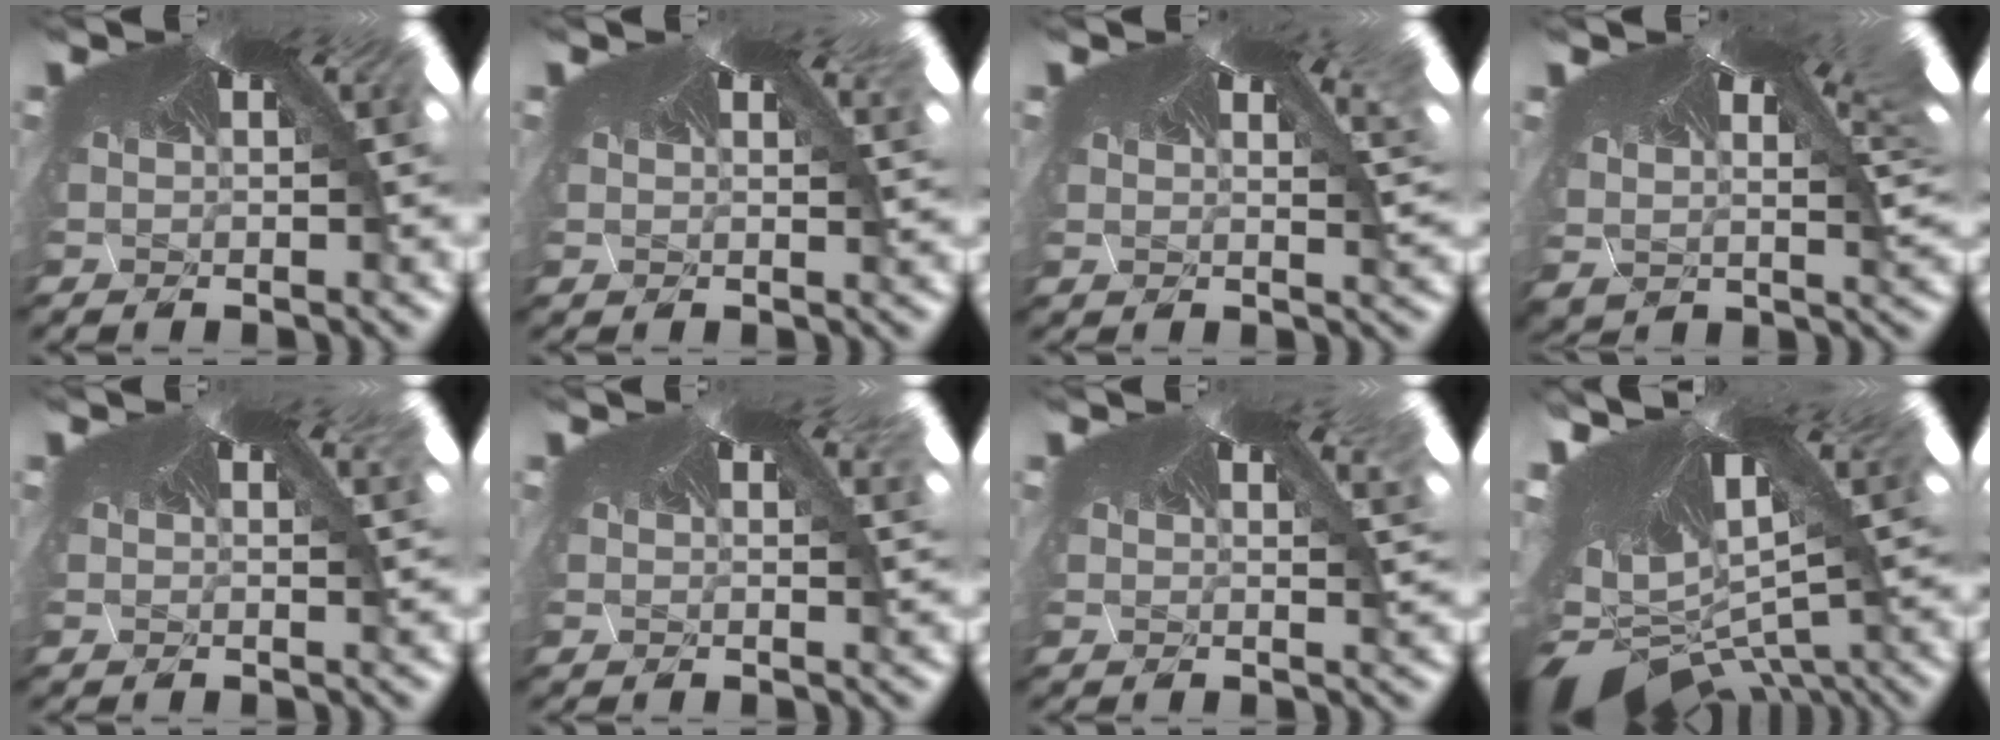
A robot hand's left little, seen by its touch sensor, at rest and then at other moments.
{"total": 1.0, "force": [1.0, 0.2, -0.2], "torque": [-0.003, 0.005, 0.011]}
{"total": 2.7, "force": [2.4, 0.8, 1.1], "torque": [-0.017, 0.012, 0.031]}
{"total": 2.1, "force": [1.8, 0.5, 0.9], "torque": [-0.025, 0.004, 0.038]}
{"total": 0.8, "force": [0.7, 0.1, -0.3], "torque": [0.002, 0.003, 0.006]}
{"total": 1.1, "force": [1.0, 0.1, -0.4], "torque": [-0.002, 0.004, 0.011]}
{"total": 1.8, "force": [1.7, 0.4, 0.3], "torque": [-0.014, 0.013, 0.017]}
{"total": 7.5, "force": [-7.4, 0.7, 1.4], "torque": [-0.051, -0.113, -0.081]}